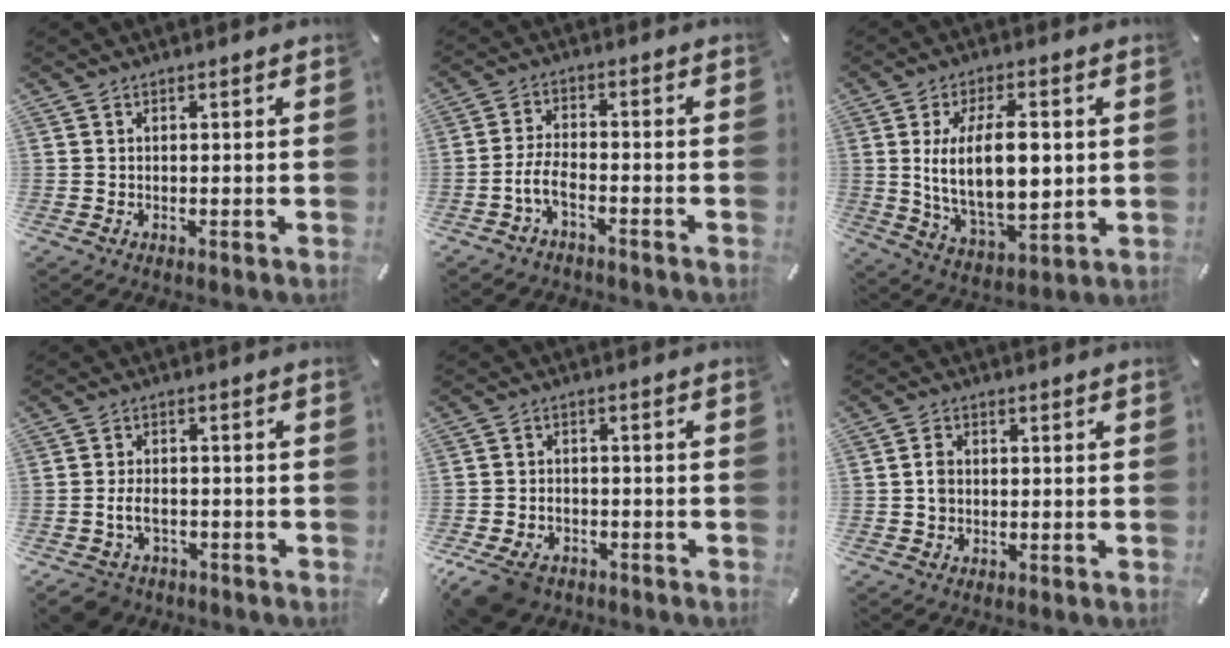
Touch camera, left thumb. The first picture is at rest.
{"total": 5.8, "force": [-3.1, 2.8, 4.1], "torque": [-0.094, 0.010, -0.061]}
{"total": 16.2, "force": [2.2, 8.0, 13.8], "torque": [-0.260, -0.013, 0.033]}
{"total": 5.8, "force": [-2.3, 4.2, 3.2], "torque": [-0.073, 0.011, -0.044]}
{"total": 7.5, "force": [-4.5, 5.0, 3.3], "torque": [-0.077, 0.019, -0.085]}
{"total": 3.2, "force": [-0.1, 2.7, 1.6], "torque": [-0.024, 0.006, -0.007]}